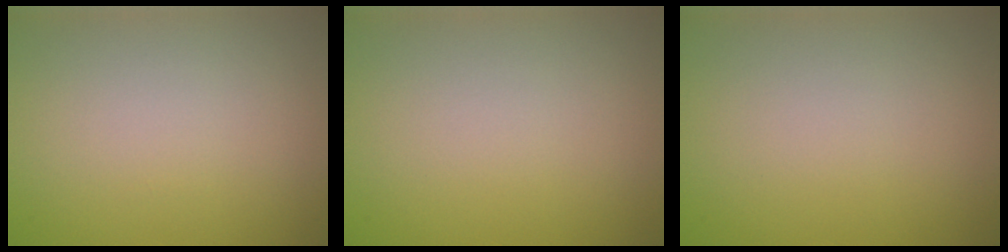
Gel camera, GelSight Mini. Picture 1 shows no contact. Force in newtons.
{"total": 0.0}
{"total": 0.0}